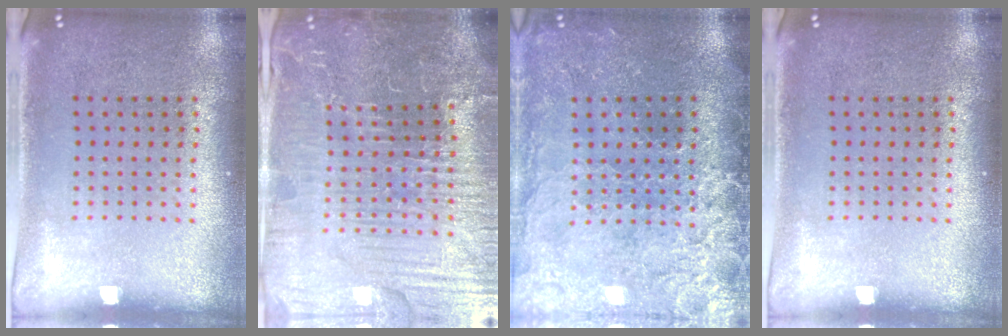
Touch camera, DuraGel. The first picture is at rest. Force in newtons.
{"total": 5.9, "press": 5.4, "slide": 2.4}
{"total": 3.7, "press": 3.4, "slide": 1.5}
{"total": 0.0}